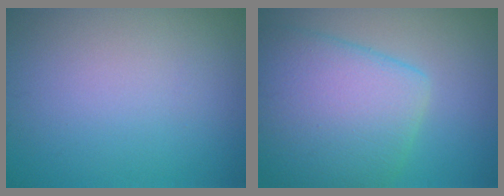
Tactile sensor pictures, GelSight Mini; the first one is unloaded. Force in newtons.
{"total": 8.9, "press": 8.9, "slide": 0.4}